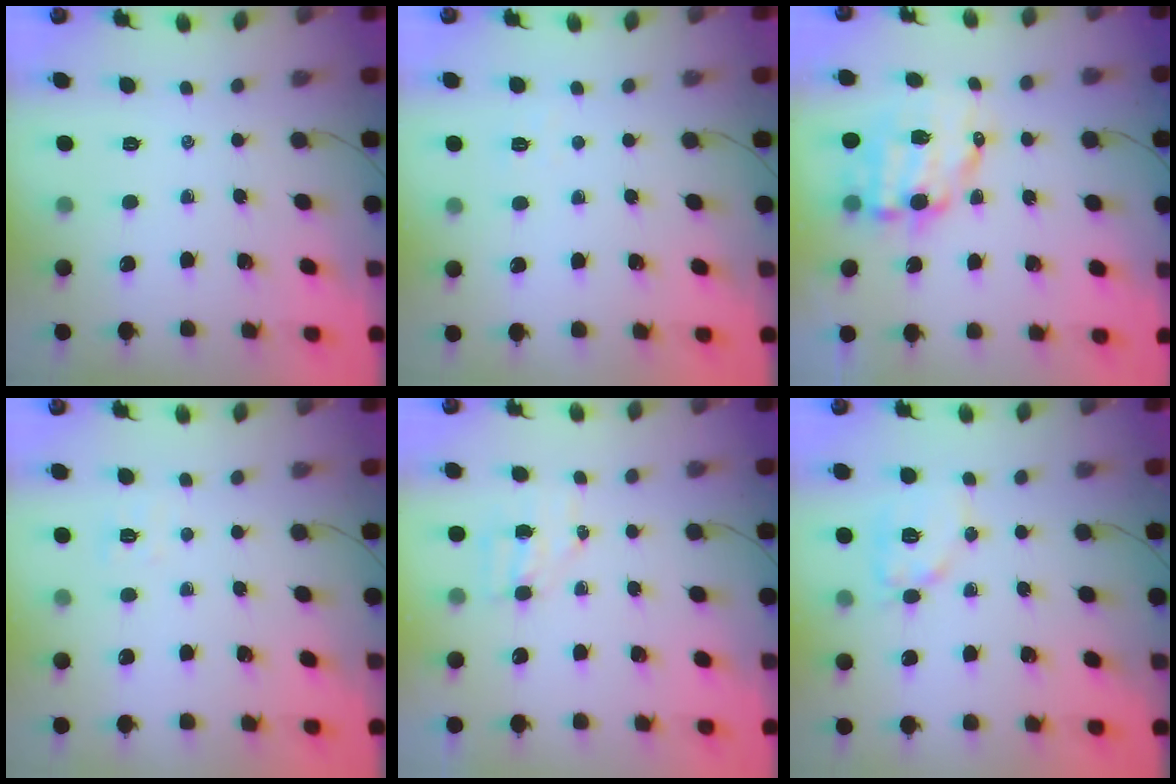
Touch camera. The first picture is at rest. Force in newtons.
{"total": 1.8, "press": 1.7, "slide": 0.5}
{"total": 11.0, "press": 10.7, "slide": 2.2}
{"total": 4.7, "press": 4.6, "slide": 1.2}
{"total": 4.5, "press": 4.5, "slide": 0.9}
{"total": 10.8, "press": 10.8, "slide": 0.7}